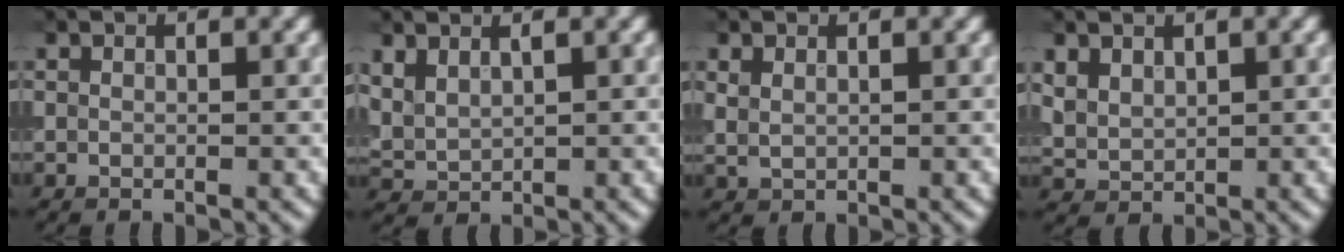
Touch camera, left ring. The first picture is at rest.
{"total": 2.0, "force": [1.2, 1.1, 1.2], "torque": [-0.035, 0.000, 0.030]}
{"total": 1.1, "force": [0.6, 0.6, 0.7], "torque": [-0.020, -0.002, 0.016]}
{"total": 2.3, "force": [1.2, 1.5, 1.1], "torque": [-0.032, -0.004, 0.029]}